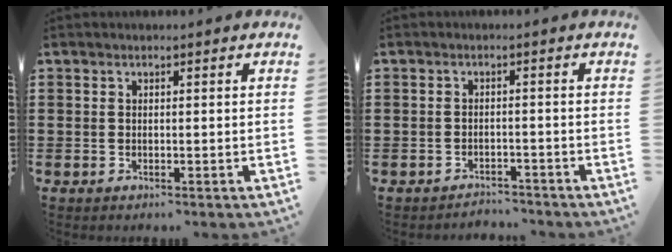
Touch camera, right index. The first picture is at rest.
{"total": 2.3, "force": [-2.2, 0.3, -0.3], "torque": [-0.003, 0.002, -0.052]}